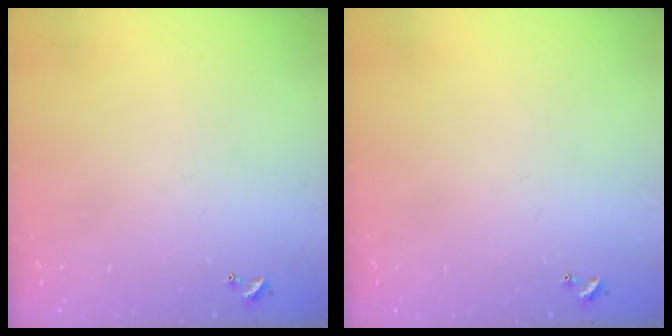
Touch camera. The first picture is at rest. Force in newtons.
{"total": 0.0}